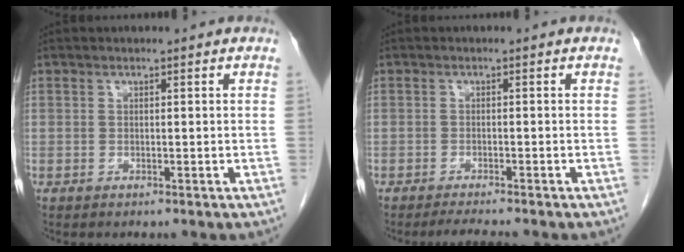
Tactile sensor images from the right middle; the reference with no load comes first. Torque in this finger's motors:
{"motor_torque": [0.20, -0.15, -0.02, 0.00]}